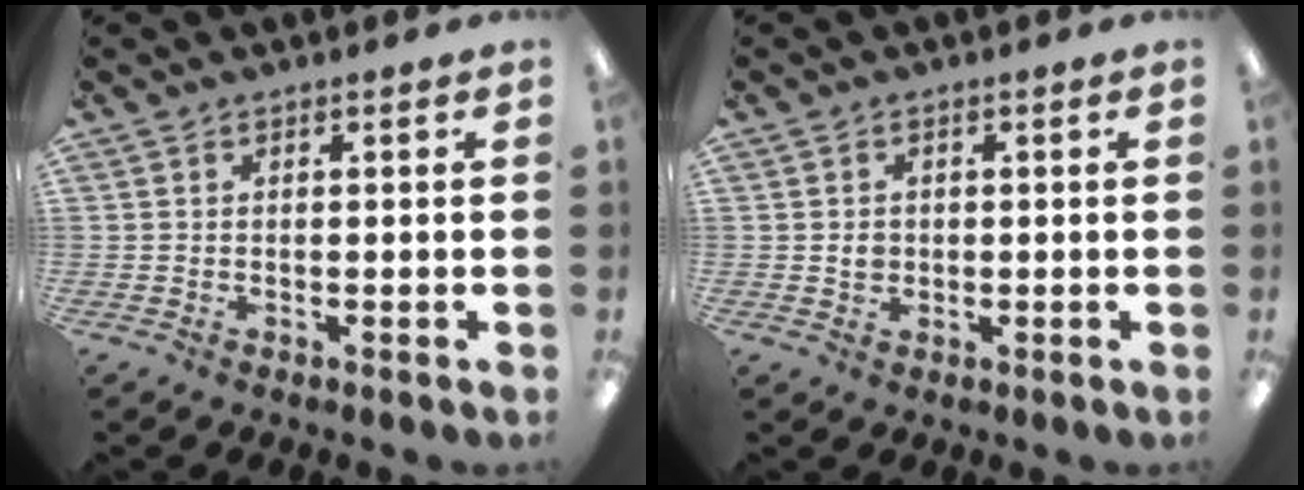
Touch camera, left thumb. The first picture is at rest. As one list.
[{"total": 2.1, "force": [0.1, 1.8, 1.2], "torque": [-0.024, 0.005, 0.000]}]